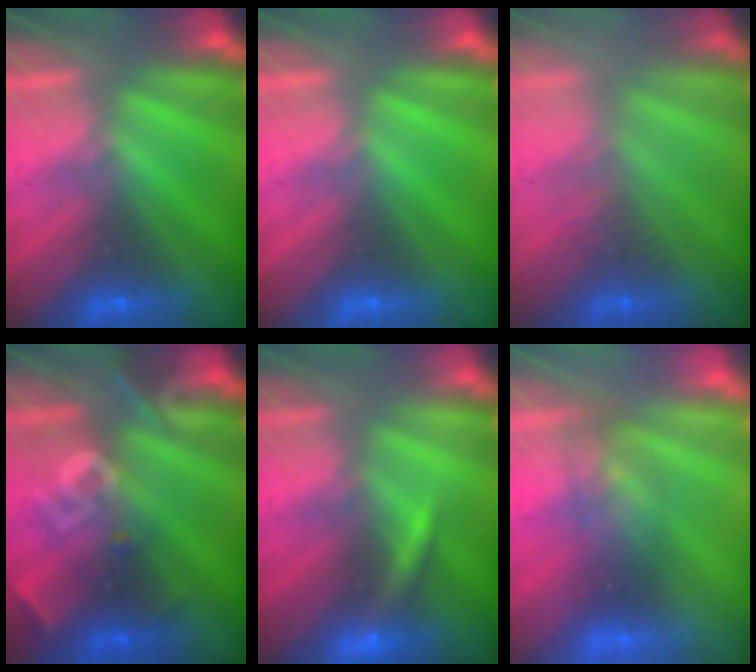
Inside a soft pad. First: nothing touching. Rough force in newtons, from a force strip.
{"total": 0.0}
{"total": 2.9}
{"total": 2.5}
{"total": 3.0}
{"total": 2.8}